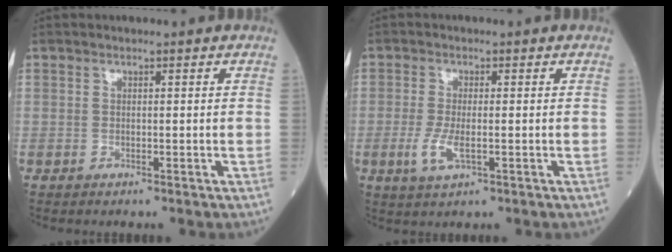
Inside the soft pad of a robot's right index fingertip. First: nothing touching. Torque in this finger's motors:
{"motor_torque": [0.31, -0.18, 0.43, 0.11]}